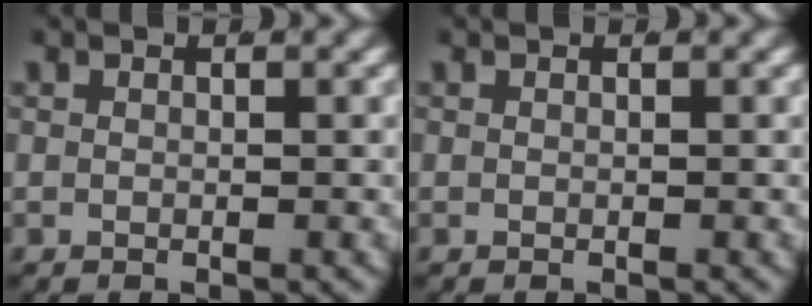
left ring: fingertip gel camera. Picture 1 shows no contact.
{"total": 0.0}